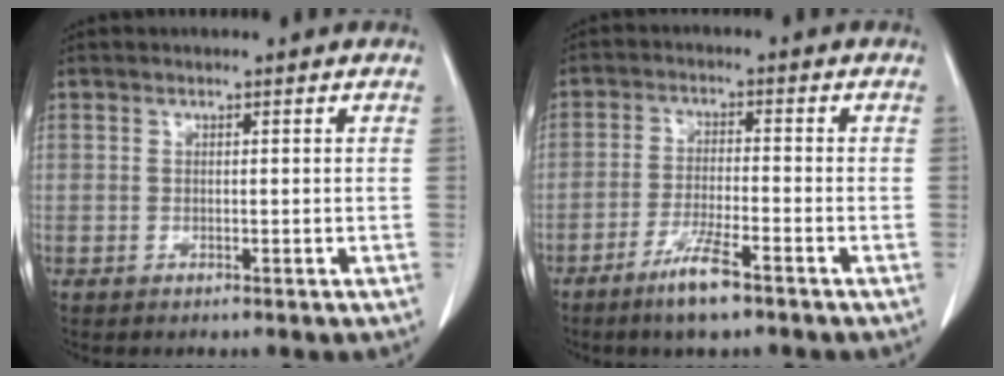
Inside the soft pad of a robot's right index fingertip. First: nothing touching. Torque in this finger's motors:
{"motor_torque": [0.41, -0.27, 0.13, 0.03]}